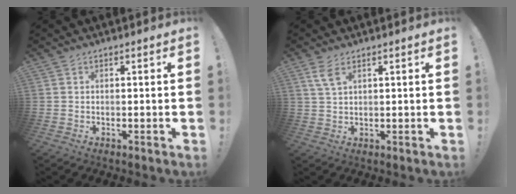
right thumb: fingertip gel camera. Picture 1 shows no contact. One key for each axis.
{"total": 4.6, "fx": 2.6, "fy": 1.4, "fz": 3.4, "tx": -0.062, "ty": -0.010, "tz": 0.048}